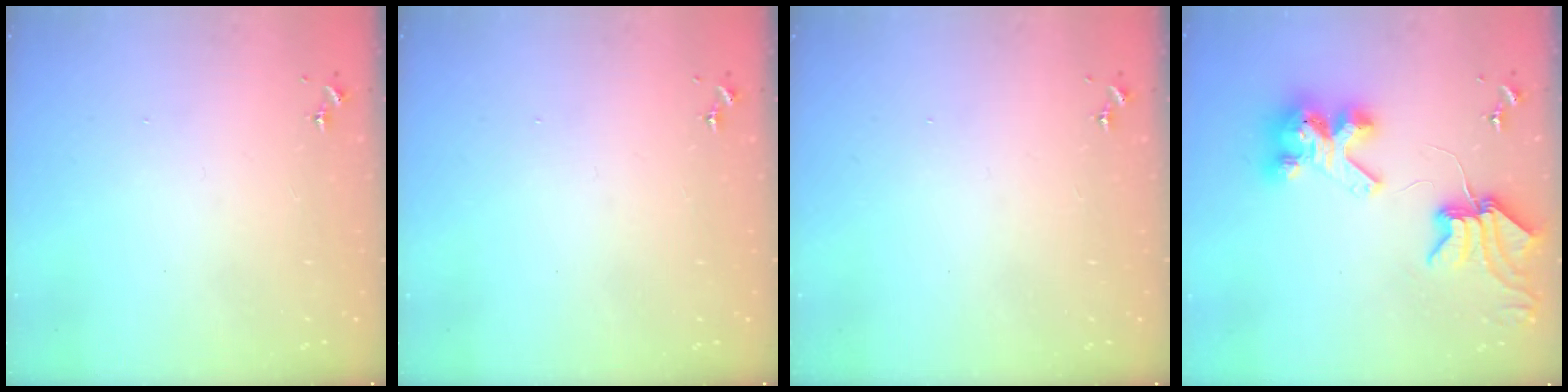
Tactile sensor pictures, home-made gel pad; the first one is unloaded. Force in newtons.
{"total": 0.0}
{"total": 0.0}
{"total": 11.2, "press": 11.1, "slide": 1.4}